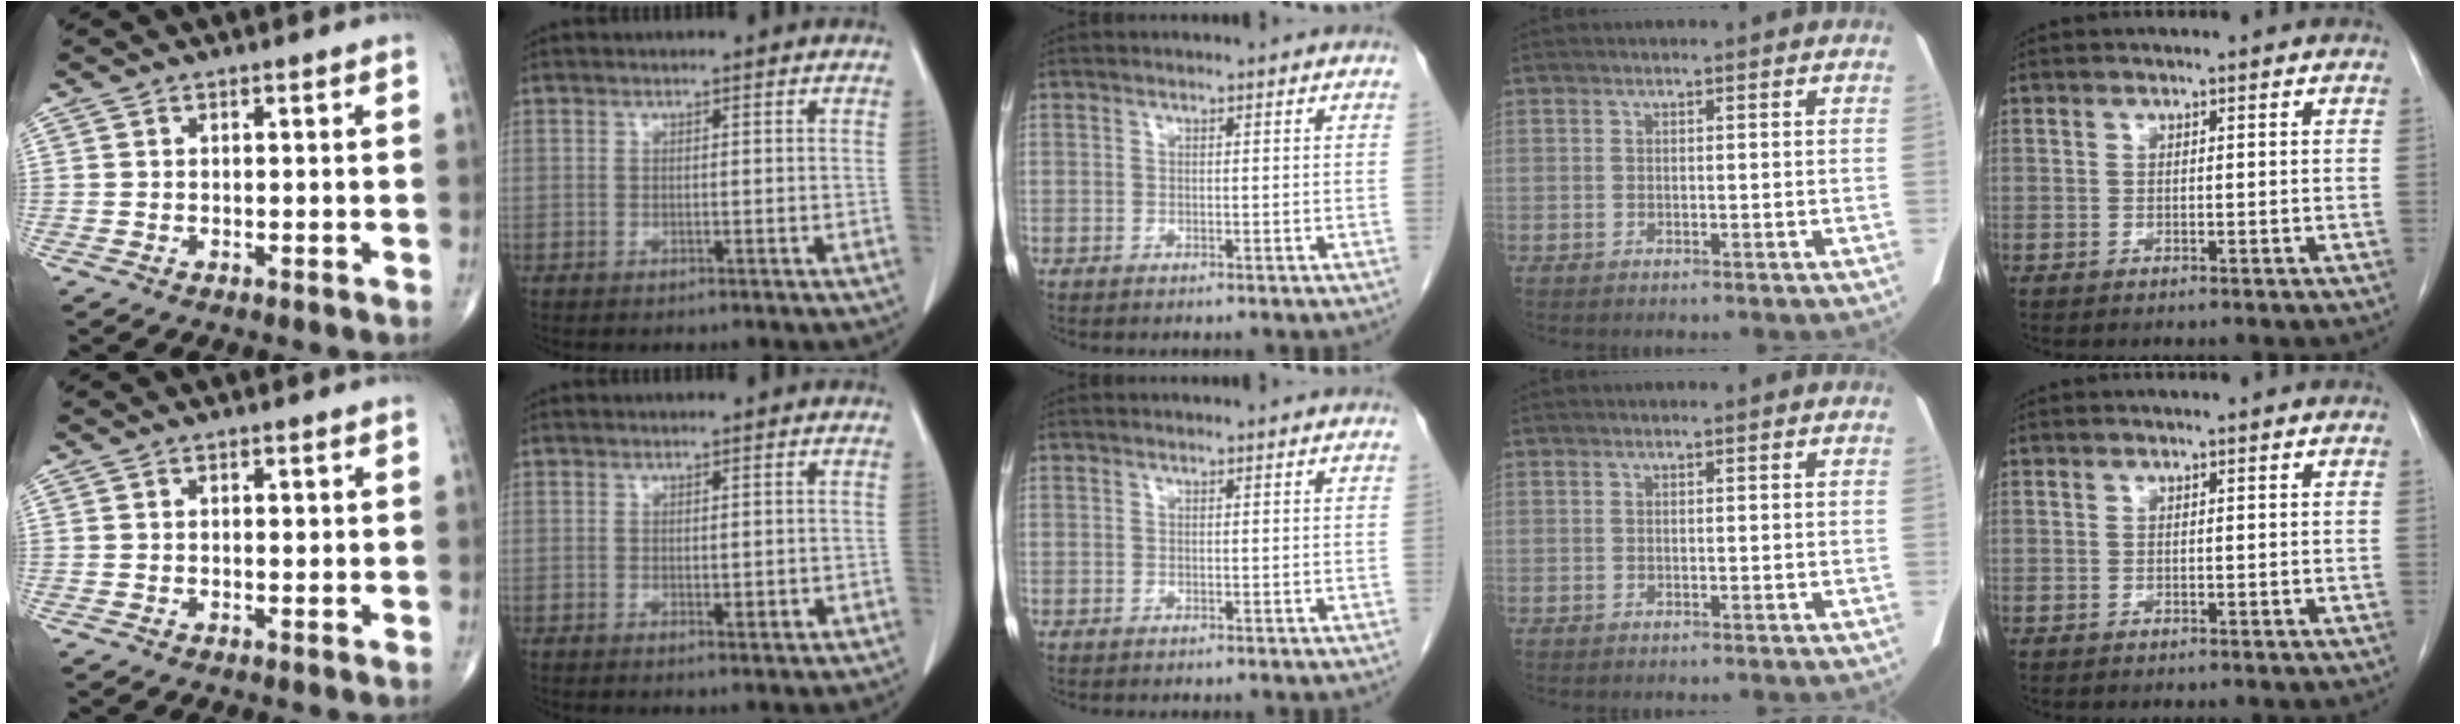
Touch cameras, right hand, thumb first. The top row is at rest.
{"thumb": {"total": 1.4, "force": [0.2, 0.7, 1.2], "torque": [-0.018, 0.000, 0.002]}, "index": {"total": 1.7, "force": [-0.2, 0.8, 1.5], "torque": [-0.019, -0.001, 0.004]}}